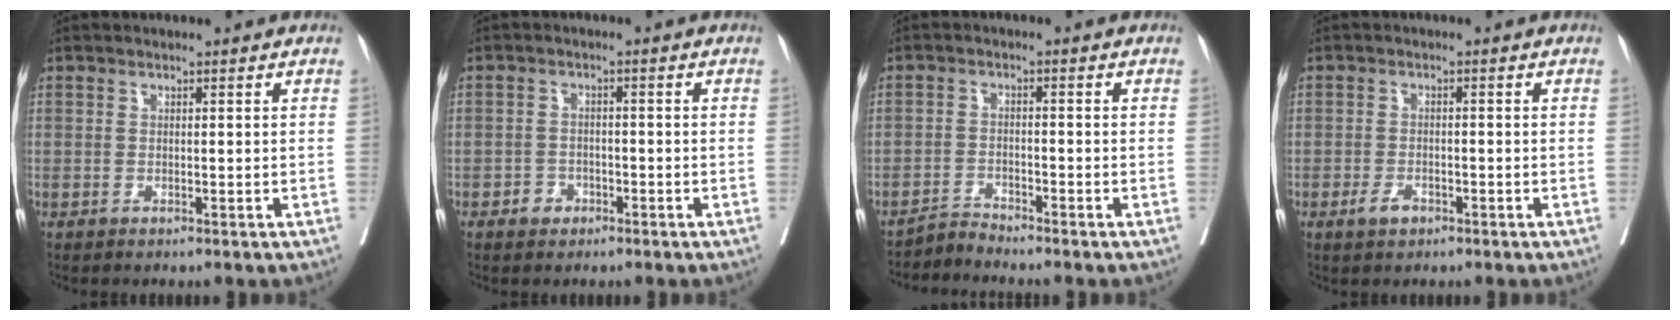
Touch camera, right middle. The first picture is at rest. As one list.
[{"total": 2.1, "force": [-1.3, 1.6, 0.6], "torque": [-0.010, 0.006, -0.019]}, {"total": 2.4, "force": [-2.1, -0.5, -0.9], "torque": [0.024, -0.013, -0.038]}, {"total": 2.2, "force": [-1.4, 1.3, 1.2], "torque": [-0.024, 0.002, -0.019]}]